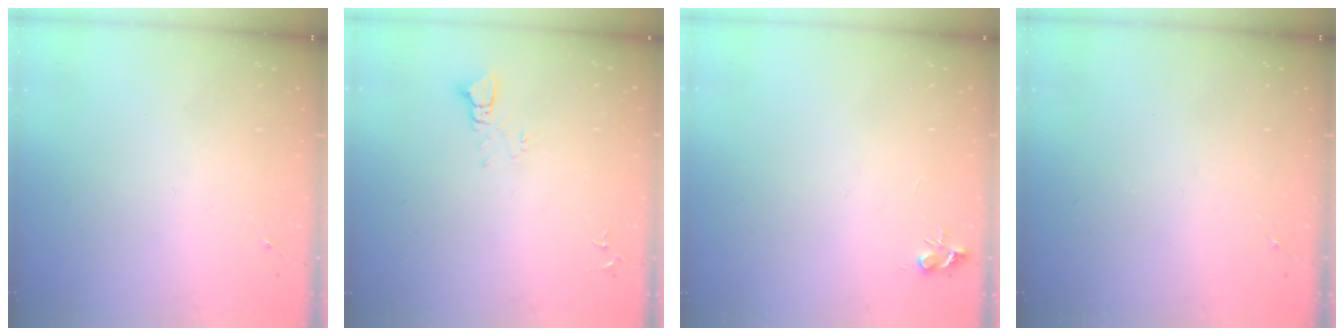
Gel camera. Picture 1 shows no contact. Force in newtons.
{"total": 3.4, "press": 3.4, "slide": 0.4}
{"total": 4.7, "press": 4.7, "slide": 0.6}
{"total": 0.0}